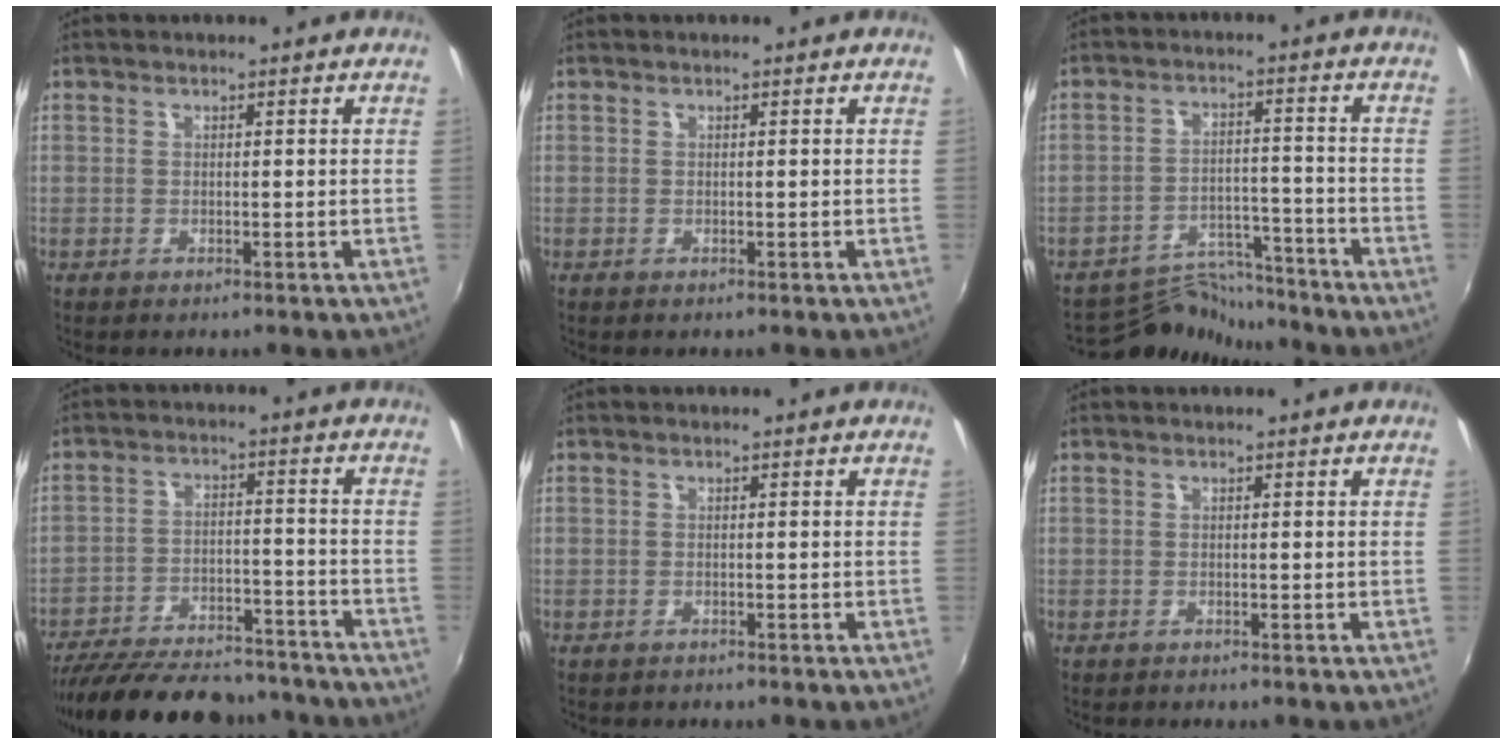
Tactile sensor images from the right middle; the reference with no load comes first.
{"total": 0.0}
{"total": 8.8, "force": [-8.6, 1.6, -0.2], "torque": [-0.014, 0.019, -0.137]}
{"total": 24.5, "force": [-21.1, 7.4, 9.9], "torque": [-0.200, -0.007, -0.293]}
{"total": 0.6, "force": [-0.6, 0.1, 0.0], "torque": [-0.004, 0.001, -0.008]}
{"total": 0.0}